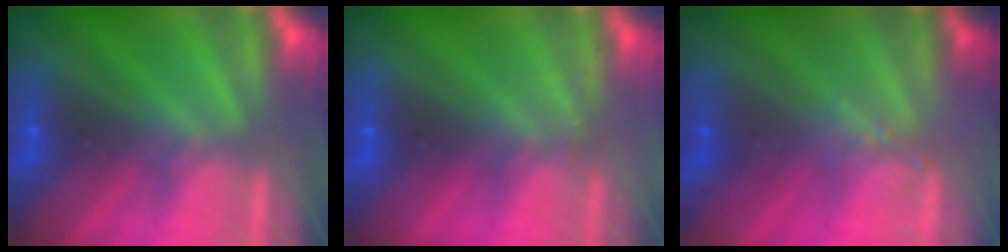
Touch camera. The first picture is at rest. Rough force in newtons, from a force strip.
{"total": 2.1}
{"total": 1.3}